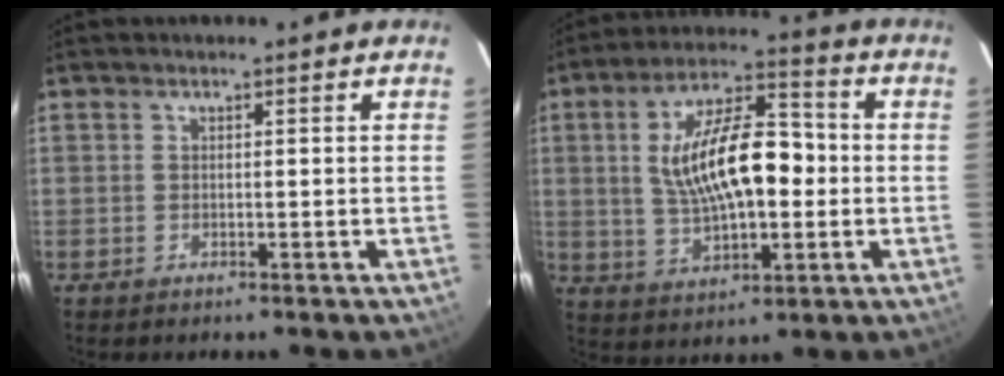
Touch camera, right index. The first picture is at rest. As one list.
[{"total": 16.0, "force": [0.3, 7.0, 14.4], "torque": [-0.264, 0.016, 0.010]}]